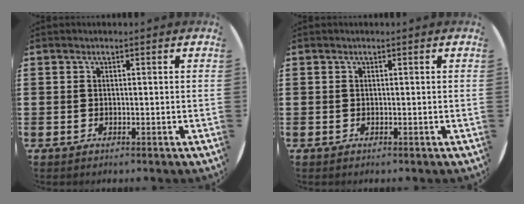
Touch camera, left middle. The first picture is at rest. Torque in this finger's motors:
{"motor_torque": [0.00, 0.00, -0.01, 0.00]}